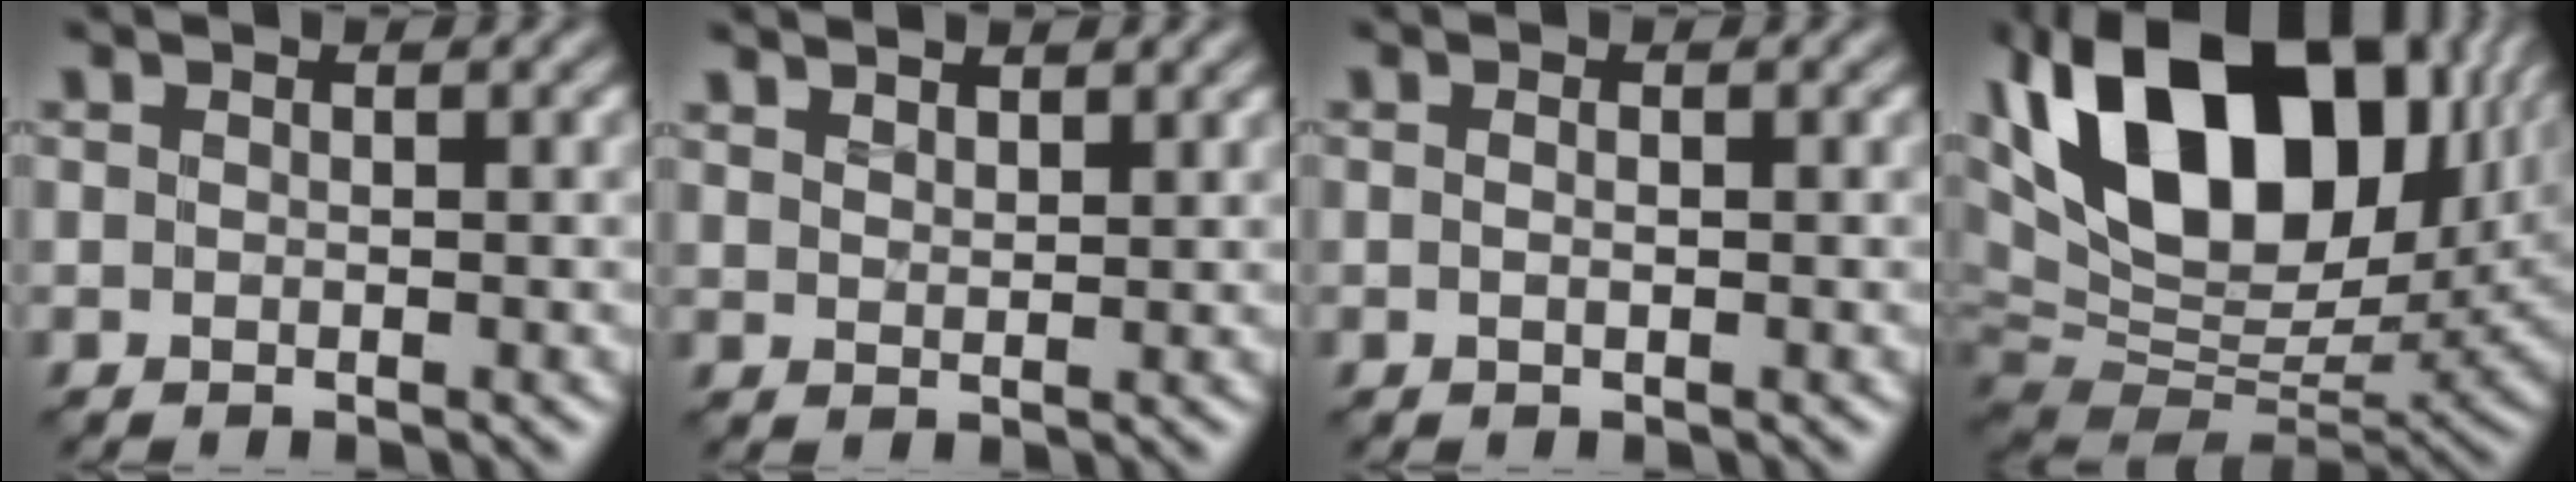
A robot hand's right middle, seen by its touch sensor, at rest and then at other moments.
{"total": 2.4, "force": [2.2, 0.7, 0.8], "torque": [-0.007, 0.003, 0.029]}
{"total": 0.6, "force": [0.0, 0.2, 0.5], "torque": [-0.011, -0.002, 0.000]}
{"total": 18.4, "force": [7.8, 10.6, 12.9], "torque": [-0.245, 0.030, 0.137]}